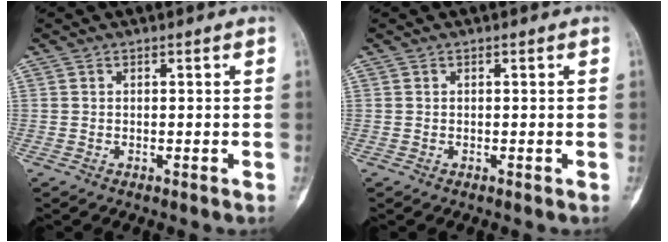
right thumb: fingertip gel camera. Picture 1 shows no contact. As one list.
[{"total": 0.0}]